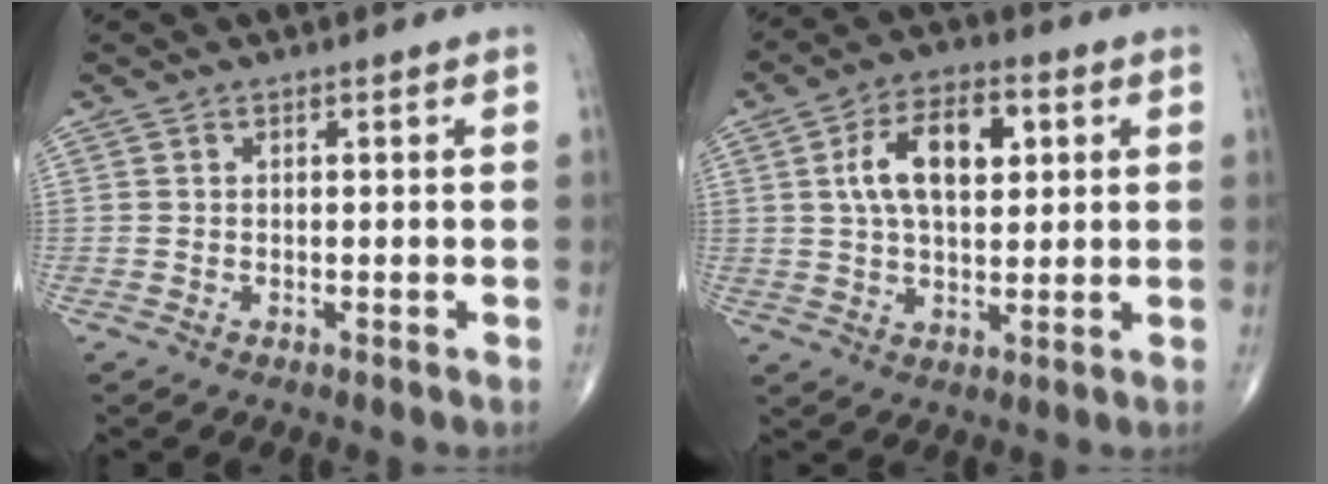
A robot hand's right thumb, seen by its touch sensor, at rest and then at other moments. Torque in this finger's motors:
{"motor_torque": [0.03, 0.18, 1.34, 0.24, 0.39]}